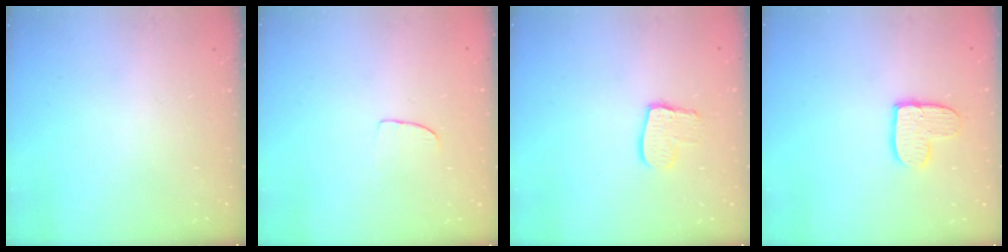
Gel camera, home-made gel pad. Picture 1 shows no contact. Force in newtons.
{"total": 5.4, "press": 5.3, "slide": 0.4}
{"total": 9.9, "press": 9.9, "slide": 0.8}
{"total": 9.4, "press": 9.3, "slide": 0.7}